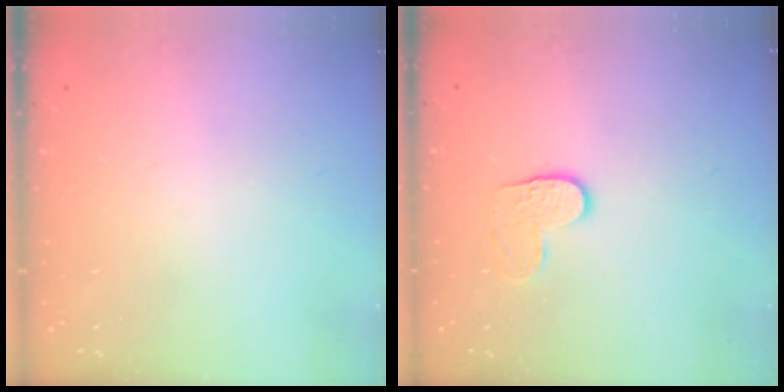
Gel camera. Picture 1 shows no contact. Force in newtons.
{"total": 4.3, "press": 4.3, "slide": 0.5}